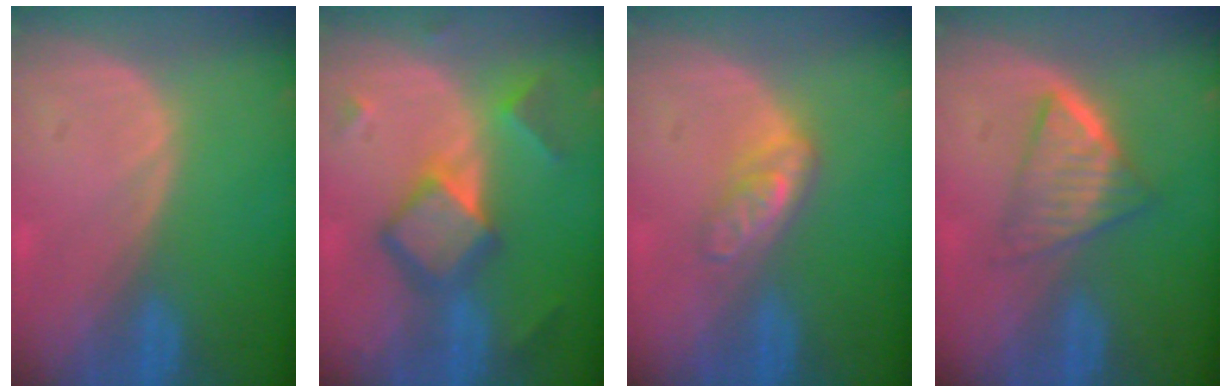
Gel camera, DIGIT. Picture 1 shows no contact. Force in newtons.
{"total": 7.4, "press": 7.4, "slide": 0.5}
{"total": 4.8, "press": 4.2, "slide": 2.3}
{"total": 6.5, "press": 5.5, "slide": 3.5}